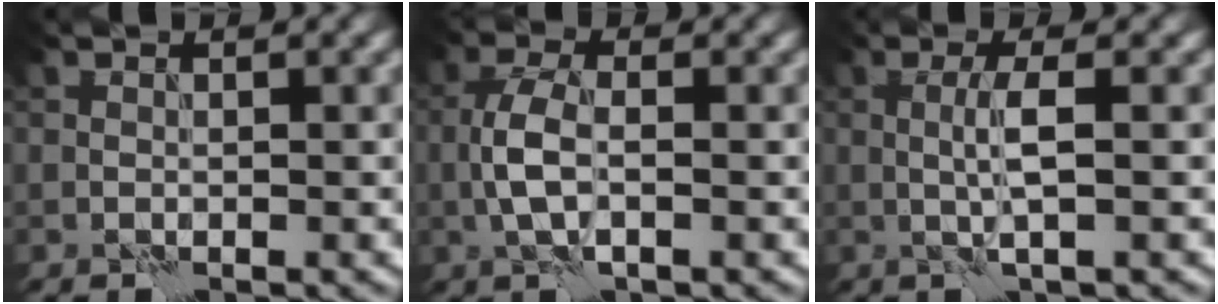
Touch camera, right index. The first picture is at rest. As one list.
[{"total": 3.5, "force": [-0.6, 1.5, 3.1], "torque": [-0.069, 0.004, -0.017]}, {"total": 2.6, "force": [0.1, 0.2, 2.5], "torque": [-0.052, 0.003, -0.001]}]